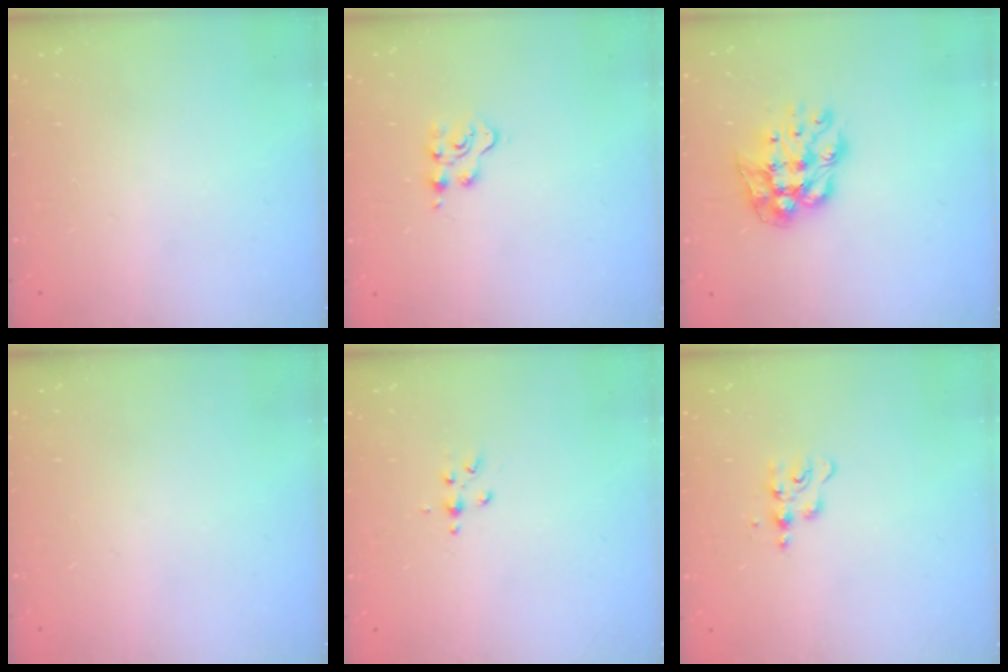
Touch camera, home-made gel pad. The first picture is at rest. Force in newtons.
{"total": 4.1, "press": 4.1, "slide": 0.5}
{"total": 10.8, "press": 10.8, "slide": 0.9}
{"total": 0.0}
{"total": 2.5, "press": 2.4, "slide": 0.3}
{"total": 5.5, "press": 5.5, "slide": 0.7}